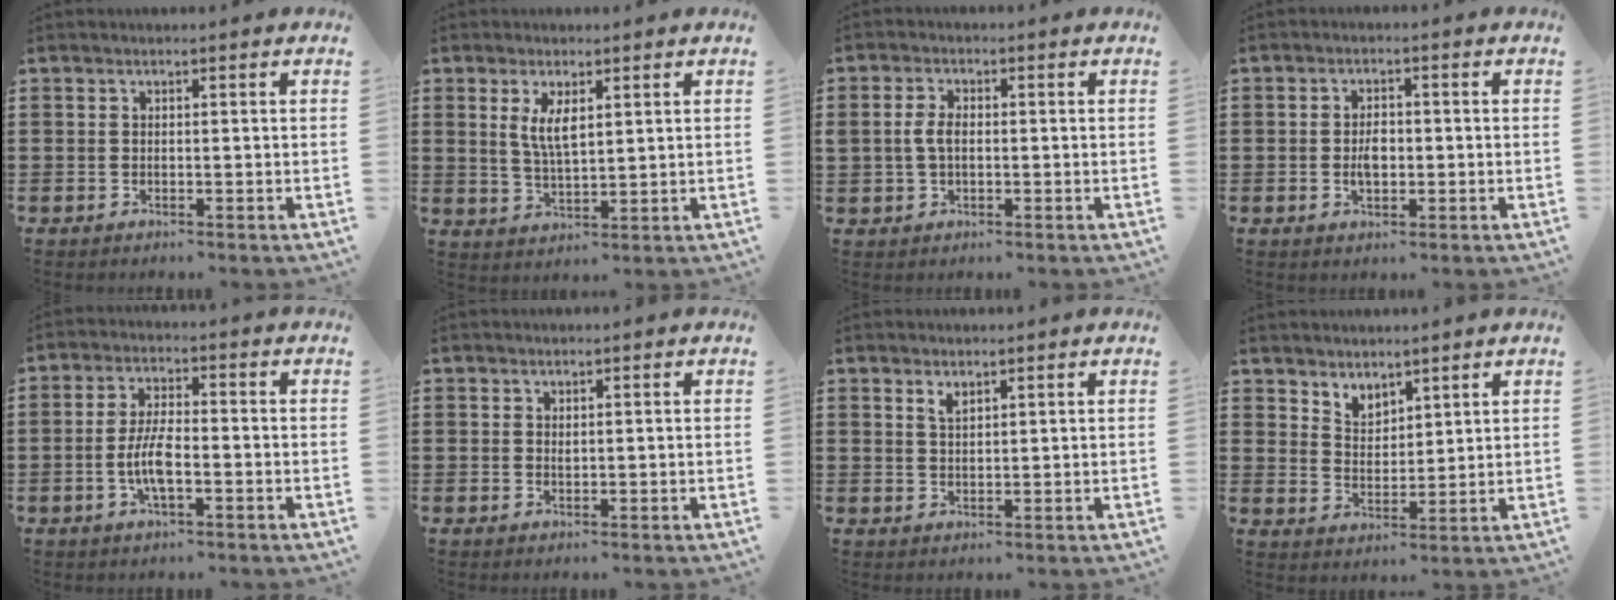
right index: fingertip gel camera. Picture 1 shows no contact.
{"total": 4.5, "force": [1.6, 1.6, 3.9], "torque": [-0.080, 0.004, 0.027]}
{"total": 3.4, "force": [0.1, 2.0, 2.7], "torque": [-0.070, 0.001, -0.004]}
{"total": 3.0, "force": [-0.3, 1.7, 2.4], "torque": [-0.037, 0.001, -0.008]}
{"total": 5.8, "force": [-1.6, 1.8, 5.3], "torque": [-0.120, -0.003, -0.036]}
{"total": 0.7, "force": [0.4, 0.5, 0.4], "torque": [-0.009, 0.001, 0.008]}
{"total": 1.8, "force": [1.4, 0.7, 0.9], "torque": [-0.020, 0.003, 0.025]}
{"total": 3.9, "force": [3.5, 1.8, -0.2], "torque": [-0.012, -0.005, 0.066]}